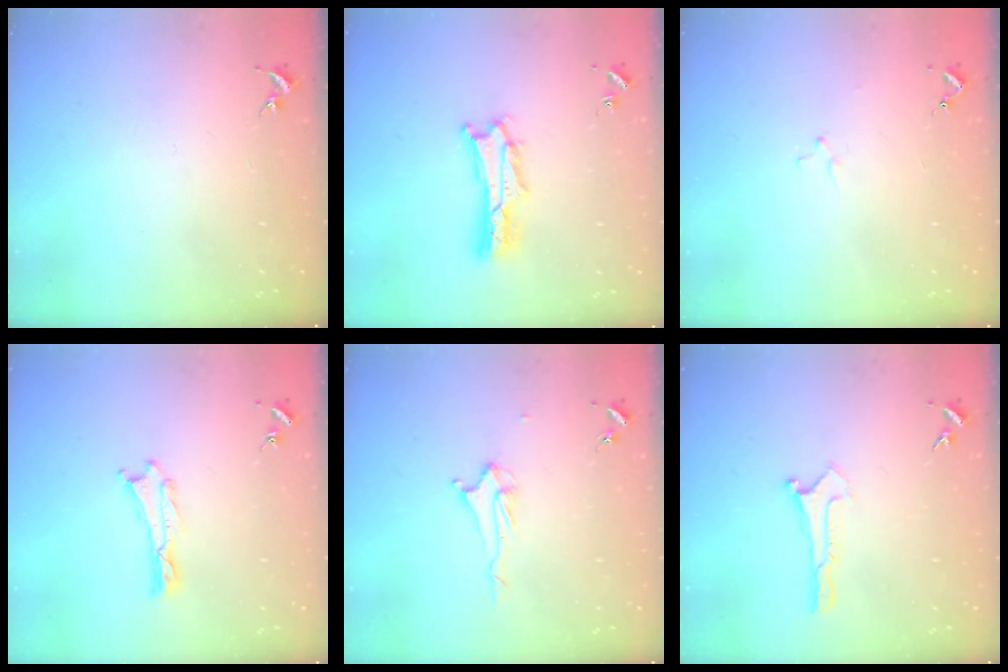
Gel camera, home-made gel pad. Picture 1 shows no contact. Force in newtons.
{"total": 2.7, "press": 2.7, "slide": 0.4}
{"total": 0.8, "press": 0.8, "slide": 0.2}
{"total": 0.0}
{"total": 2.2, "press": 2.2, "slide": 0.3}
{"total": 0.0}